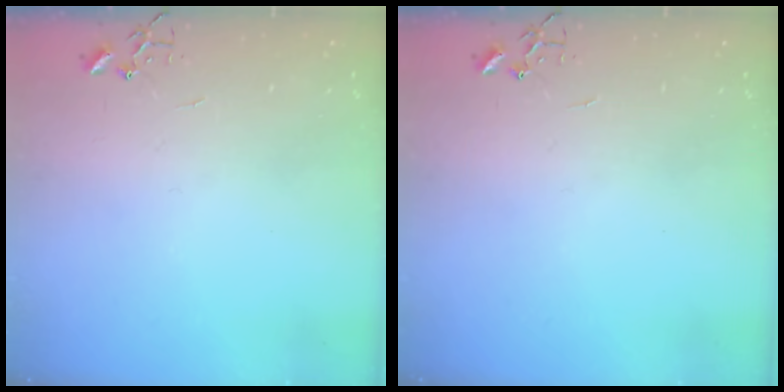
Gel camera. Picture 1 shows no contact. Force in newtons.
{"total": 0.0}